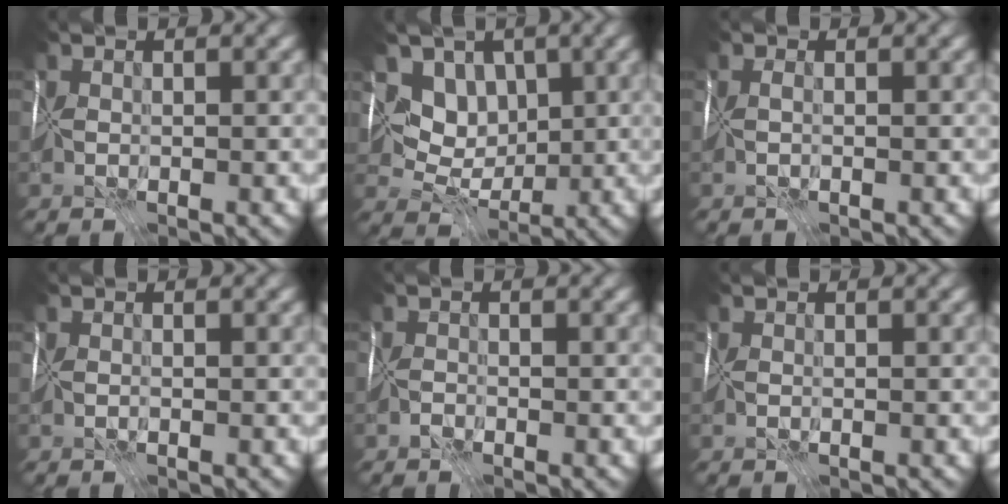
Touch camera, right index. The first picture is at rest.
{"total": 3.5, "force": [1.7, 2.7, 1.6], "torque": [-0.009, -0.010, 0.016]}
{"total": 0.7, "force": [-0.1, 0.3, 0.6], "torque": [-0.006, 0.001, 0.004]}
{"total": 0.0}
{"total": 1.7, "force": [-1.6, -0.2, -0.5], "torque": [0.021, -0.003, -0.031]}
{"total": 0.0}